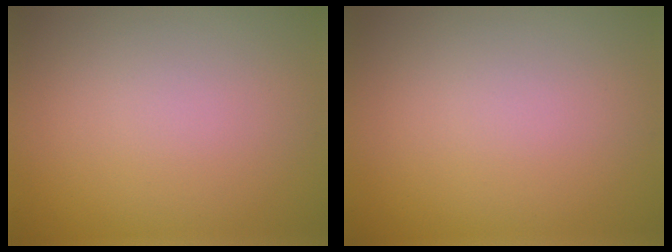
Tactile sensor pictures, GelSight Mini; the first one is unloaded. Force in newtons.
{"total": 0.0}